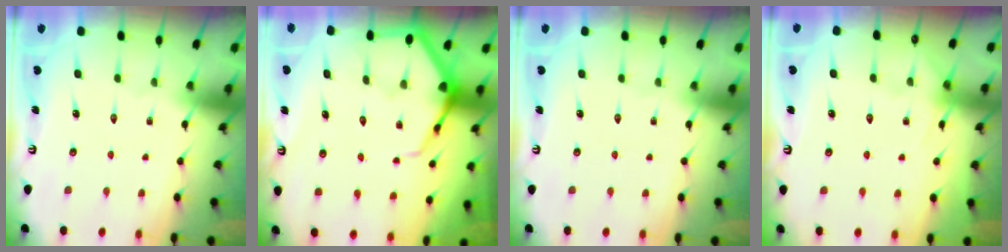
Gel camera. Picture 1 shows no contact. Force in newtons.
{"total": 6.9, "press": 6.8, "slide": 0.8}
{"total": 0.0}
{"total": 5.0, "press": 4.9, "slide": 0.6}